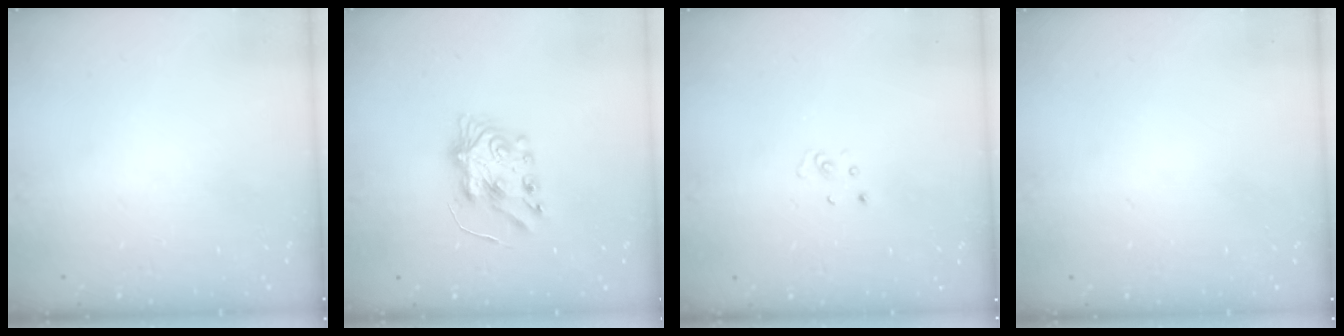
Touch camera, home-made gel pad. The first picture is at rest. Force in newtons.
{"total": 7.4, "press": 7.4, "slide": 0.2}
{"total": 2.3, "press": 2.3, "slide": 0.2}
{"total": 0.0}